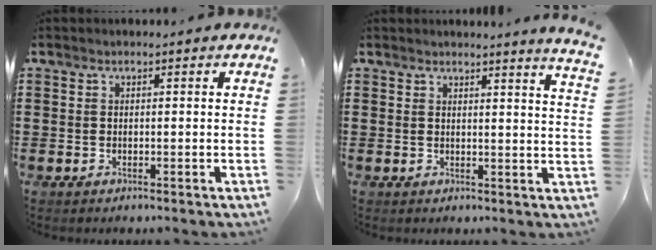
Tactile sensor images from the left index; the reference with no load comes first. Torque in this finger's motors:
{"motor_torque": [0.00, 0.05, -0.45, -0.04]}